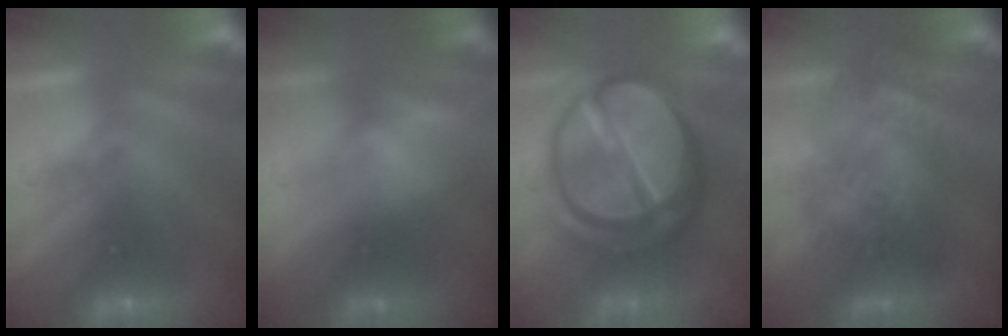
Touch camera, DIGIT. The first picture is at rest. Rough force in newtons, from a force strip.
{"total": 2.9}
{"total": 7.5}
{"total": 4.1}